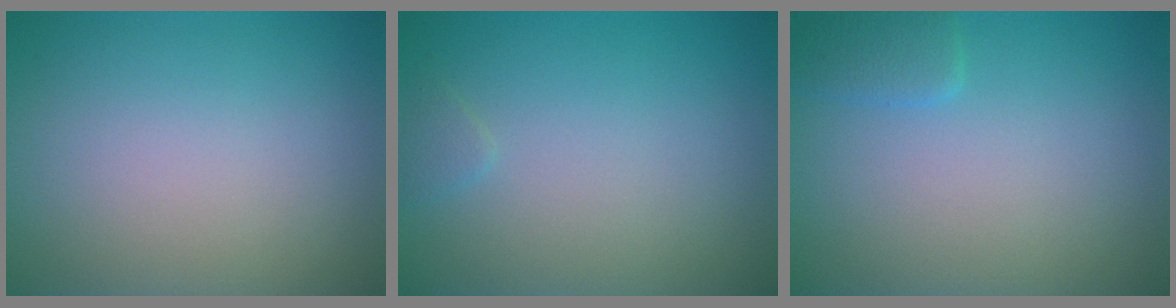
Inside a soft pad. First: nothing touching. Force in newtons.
{"total": 0.6, "press": 0.6, "slide": 0.1}
{"total": 1.4, "press": 1.4, "slide": 0.1}